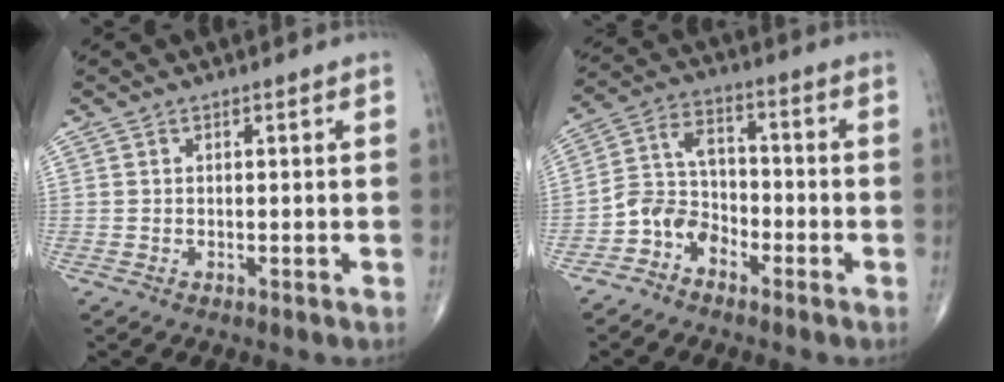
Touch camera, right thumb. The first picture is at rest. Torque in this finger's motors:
{"motor_torque": [1.26, 0.73, 0.22, -0.30, 0.03]}